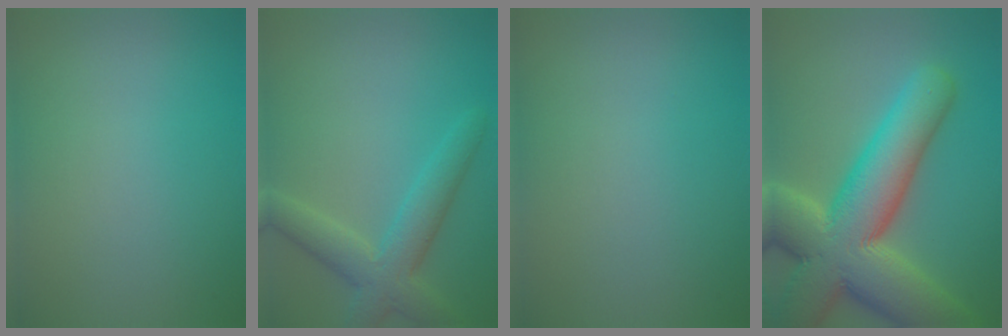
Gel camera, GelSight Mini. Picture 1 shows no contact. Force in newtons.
{"total": 4.2, "press": 4.2, "slide": 0.5}
{"total": 0.0}
{"total": 13.6, "press": 13.5, "slide": 1.3}